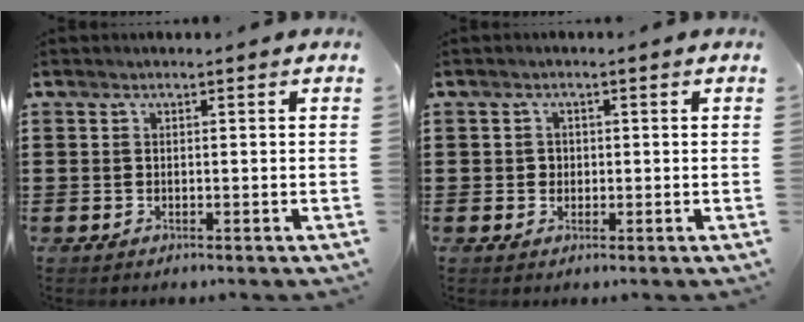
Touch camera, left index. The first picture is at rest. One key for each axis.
{"total": 1.3, "fx": 0.2, "fy": 1.3, "fz": 0.2, "tx": -0.009, "ty": 0.007, "tz": 0.002}